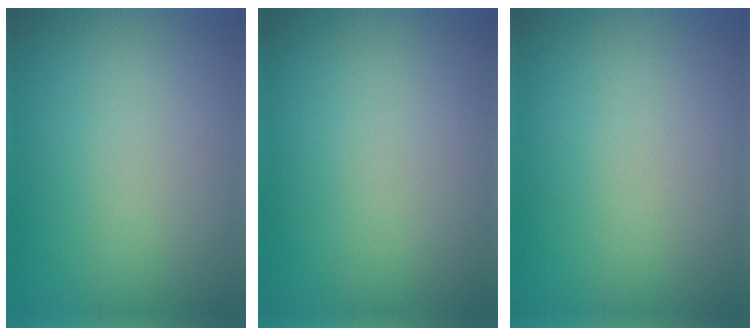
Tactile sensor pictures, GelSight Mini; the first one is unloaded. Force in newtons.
{"total": 0.0}
{"total": 0.0}